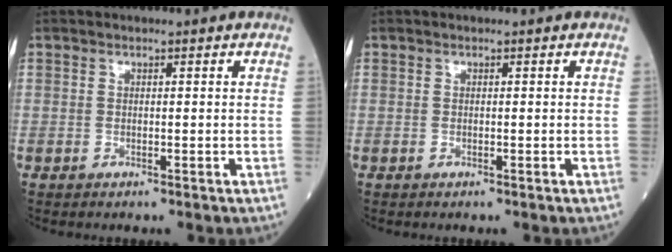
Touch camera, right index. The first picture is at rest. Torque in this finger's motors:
{"motor_torque": [0.10, 0.18, 0.01, 0.00]}